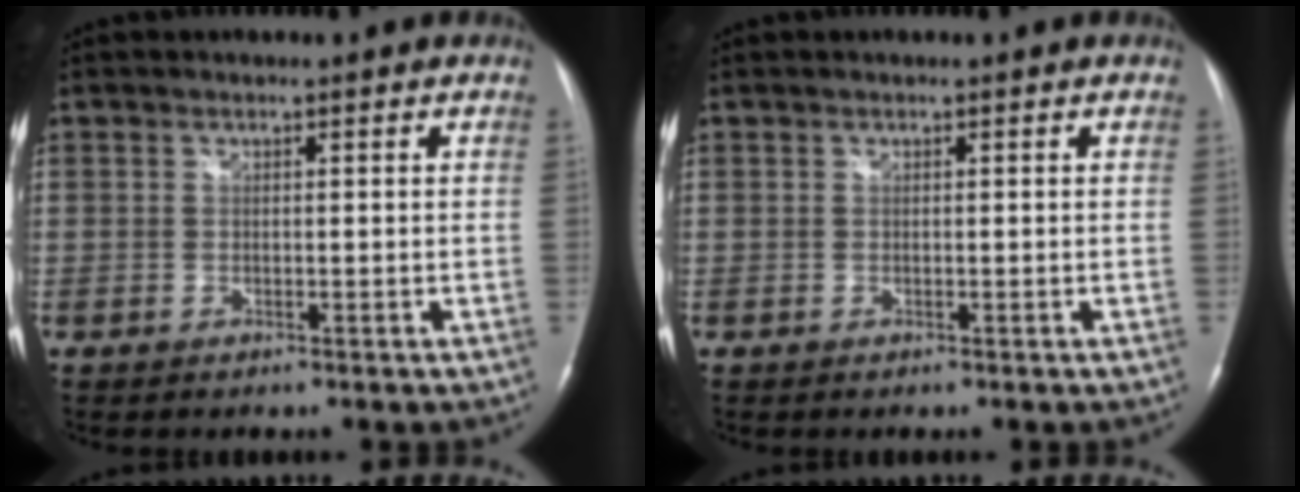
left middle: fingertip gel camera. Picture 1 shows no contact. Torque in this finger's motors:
{"motor_torque": [-0.01, 0.00, 0.01, 0.00]}